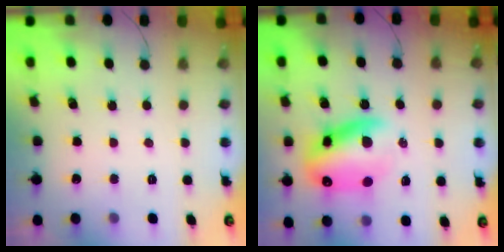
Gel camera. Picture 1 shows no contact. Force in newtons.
{"total": 16.8, "press": 16.3, "slide": 4.1}